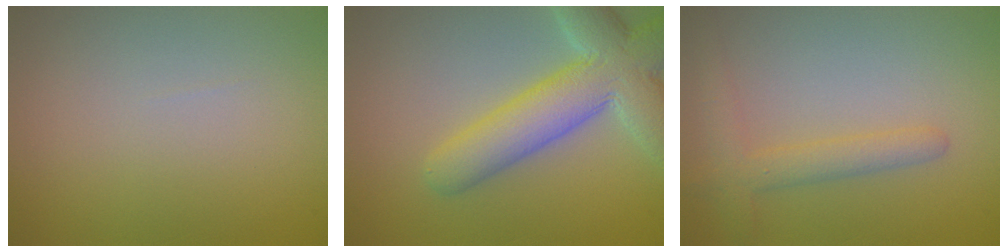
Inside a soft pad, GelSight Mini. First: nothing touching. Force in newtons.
{"total": 8.2, "press": 8.1, "slide": 0.7}
{"total": 2.9, "press": 2.9, "slide": 0.1}